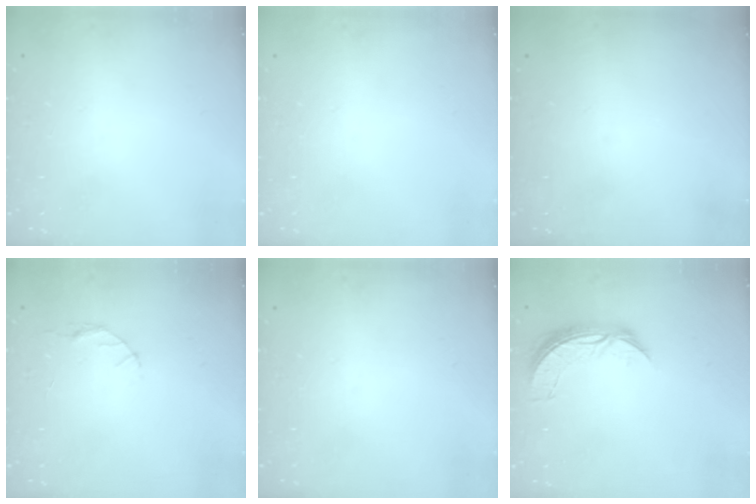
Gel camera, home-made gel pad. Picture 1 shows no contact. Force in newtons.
{"total": 0.0}
{"total": 0.0}
{"total": 3.2, "press": 3.2, "slide": 0.4}
{"total": 0.0}
{"total": 7.3, "press": 7.3, "slide": 0.2}